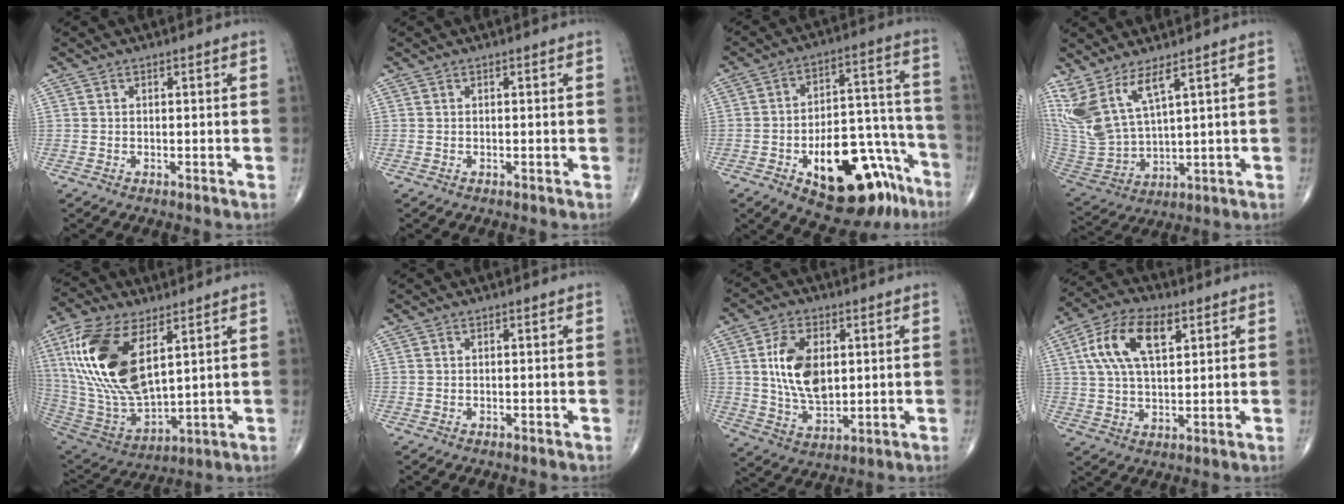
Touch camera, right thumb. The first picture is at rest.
{"total": 0.0}
{"total": 21.8, "force": [-11.4, 10.5, 15.4], "torque": [-0.167, 0.090, -0.154]}
{"total": 12.1, "force": [7.2, 3.8, 9.0], "torque": [-0.205, -0.042, 0.169]}
{"total": 22.2, "force": [7.4, 10.6, 18.1], "torque": [-0.368, -0.031, 0.147]}
{"total": 0.0}
{"total": 12.3, "force": [2.1, 7.2, 9.7], "torque": [-0.168, -0.011, 0.045]}
{"total": 12.5, "force": [4.5, 6.3, 9.9], "torque": [-0.186, 0.004, 0.081]}